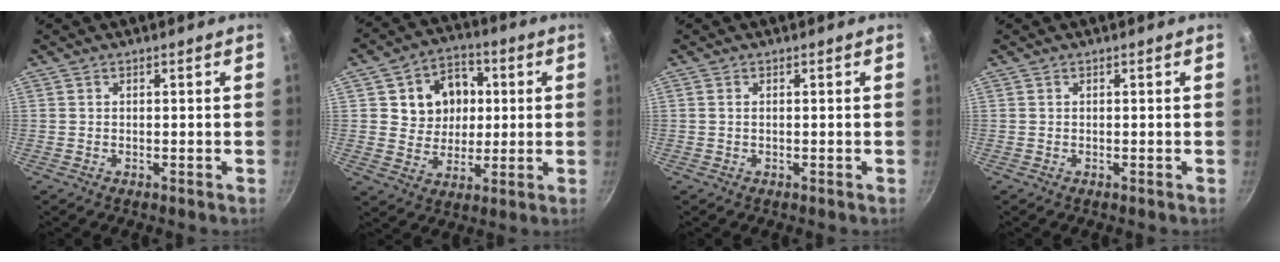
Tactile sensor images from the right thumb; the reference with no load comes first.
{"total": 11.9, "force": [2.3, 10.3, 5.7], "torque": [-0.053, 0.002, 0.036]}
{"total": 0.0}
{"total": 0.0}